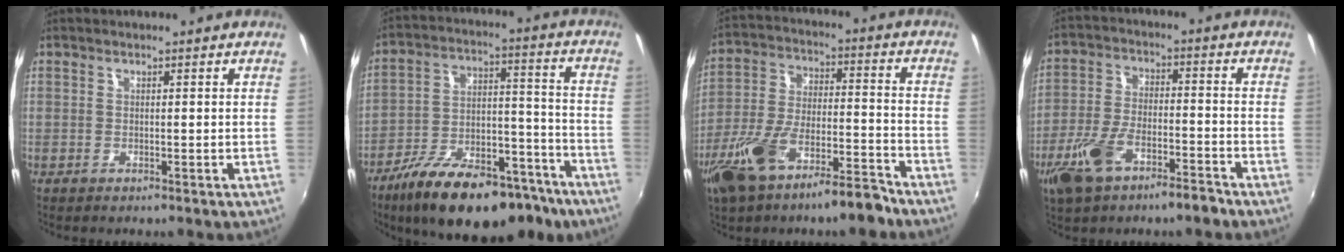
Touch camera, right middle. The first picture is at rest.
{"total": 23.5, "force": [-16.3, 9.6, 13.9], "torque": [-0.236, -0.004, -0.234]}
{"total": 16.1, "force": [-11.1, 5.0, 10.6], "torque": [-0.212, -0.009, -0.190]}
{"total": 11.9, "force": [-7.6, 4.4, 8.0], "torque": [-0.172, -0.012, -0.138]}